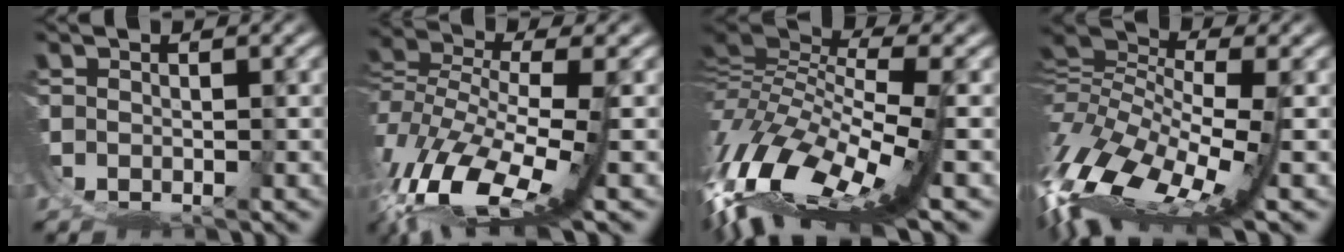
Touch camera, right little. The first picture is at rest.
{"total": 7.9, "force": [-0.2, 3.8, 6.9], "torque": [-0.167, -0.029, 0.012]}
{"total": 15.1, "force": [0.0, 8.1, 12.8], "torque": [-0.247, -0.028, 0.018]}
{"total": 11.3, "force": [1.6, 5.9, 9.5], "torque": [-0.204, -0.031, 0.045]}